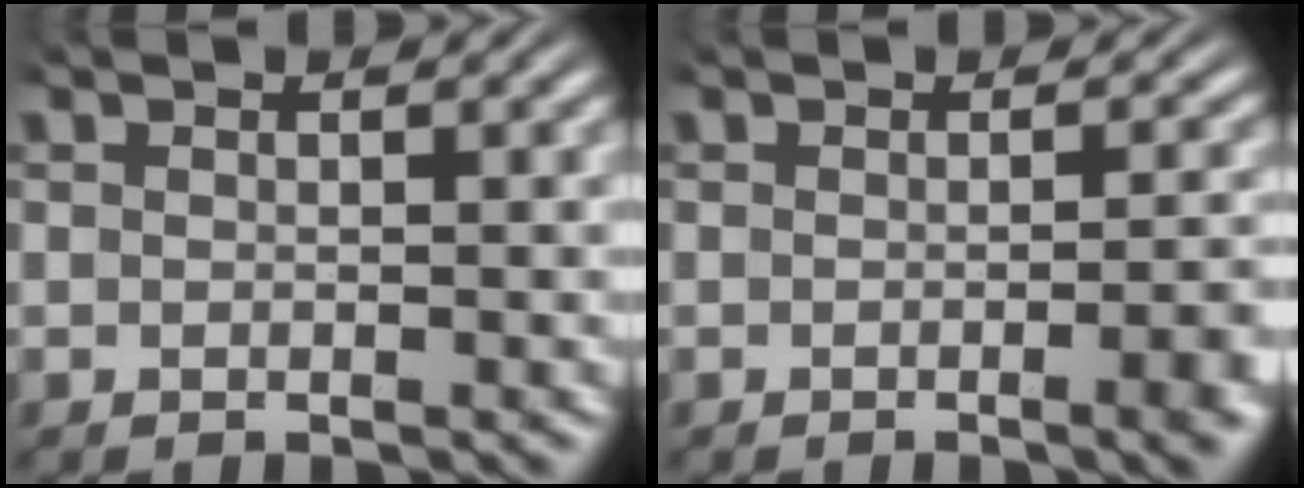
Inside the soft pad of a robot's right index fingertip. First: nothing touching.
{"total": 2.0, "force": [-1.0, 0.0, 1.7], "torque": [-0.023, 0.006, -0.020]}